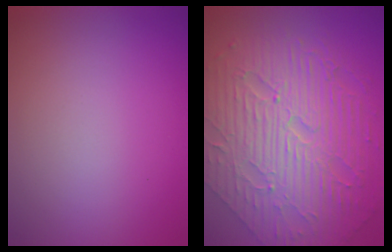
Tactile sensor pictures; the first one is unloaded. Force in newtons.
{"total": 10.9, "press": 7.4, "slide": 8.1}